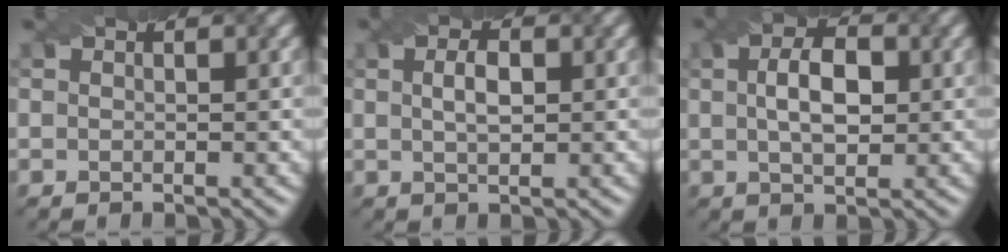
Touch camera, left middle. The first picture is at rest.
{"total": 1.4, "force": [-0.3, 0.7, 1.1], "torque": [-0.017, 0.005, 0.010]}
{"total": 3.6, "force": [0.0, 2.1, 3.0], "torque": [-0.048, 0.007, 0.013]}